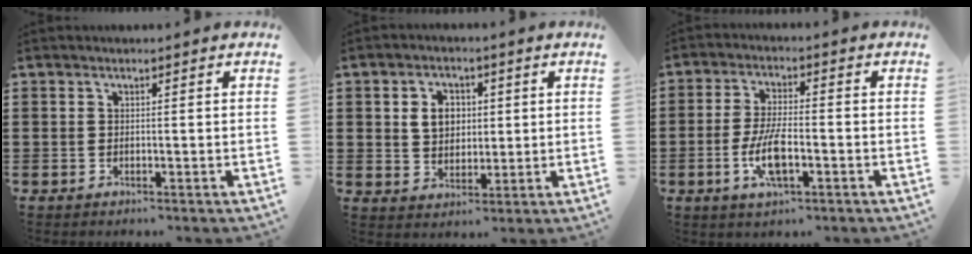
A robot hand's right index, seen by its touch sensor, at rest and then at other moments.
{"total": 5.1, "force": [0.9, 4.1, 2.9], "torque": [-0.064, 0.011, 0.012]}
{"total": 7.0, "force": [-2.2, 2.4, 6.2], "torque": [-0.136, -0.007, -0.044]}